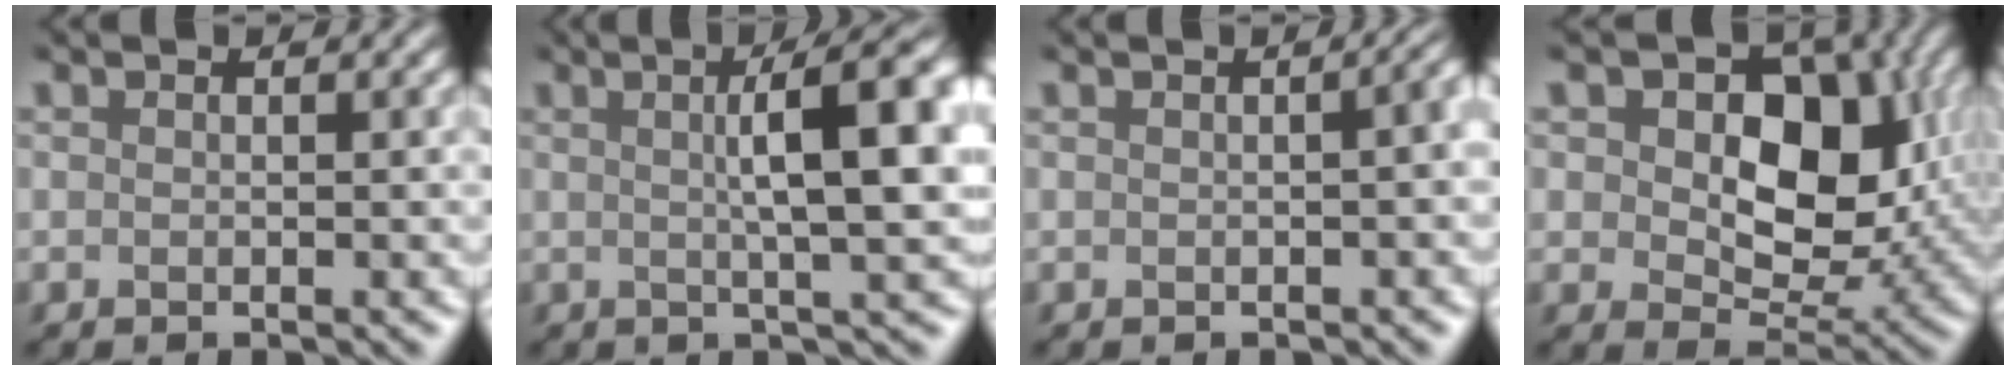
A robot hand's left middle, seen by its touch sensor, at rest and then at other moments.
{"total": 7.6, "force": [1.0, 0.9, 7.5], "torque": [-0.097, 0.023, 0.031]}
{"total": 6.2, "force": [0.1, 3.4, 5.2], "torque": [-0.015, 0.031, -0.018]}
{"total": 7.8, "force": [1.3, 5.2, 5.7], "torque": [-0.106, 0.000, 0.041]}